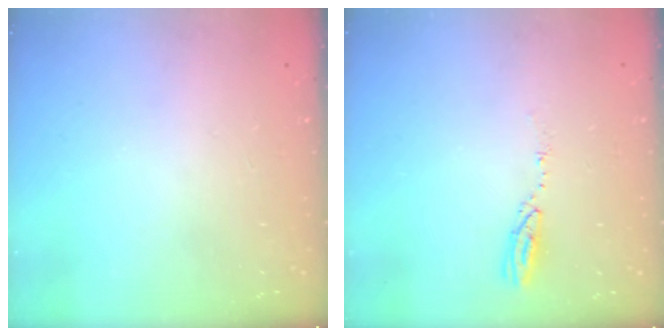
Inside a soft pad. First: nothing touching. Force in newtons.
{"total": 3.8, "press": 3.7, "slide": 0.2}